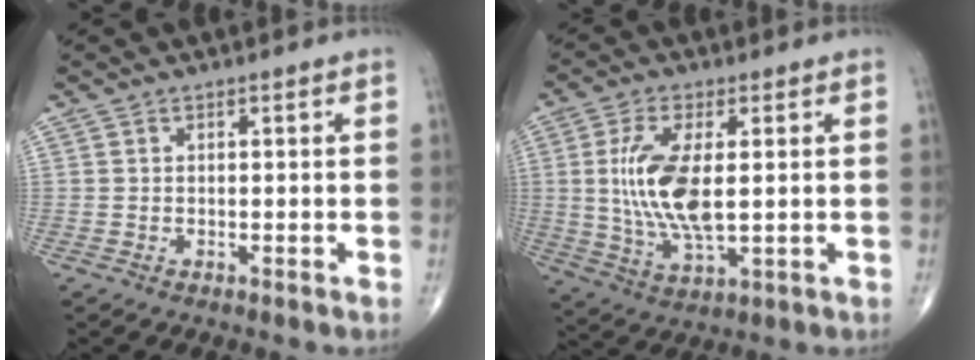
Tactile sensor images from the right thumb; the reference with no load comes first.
{"total": 12.6, "force": [1.0, 5.1, 11.5], "torque": [-0.242, -0.014, 0.026]}